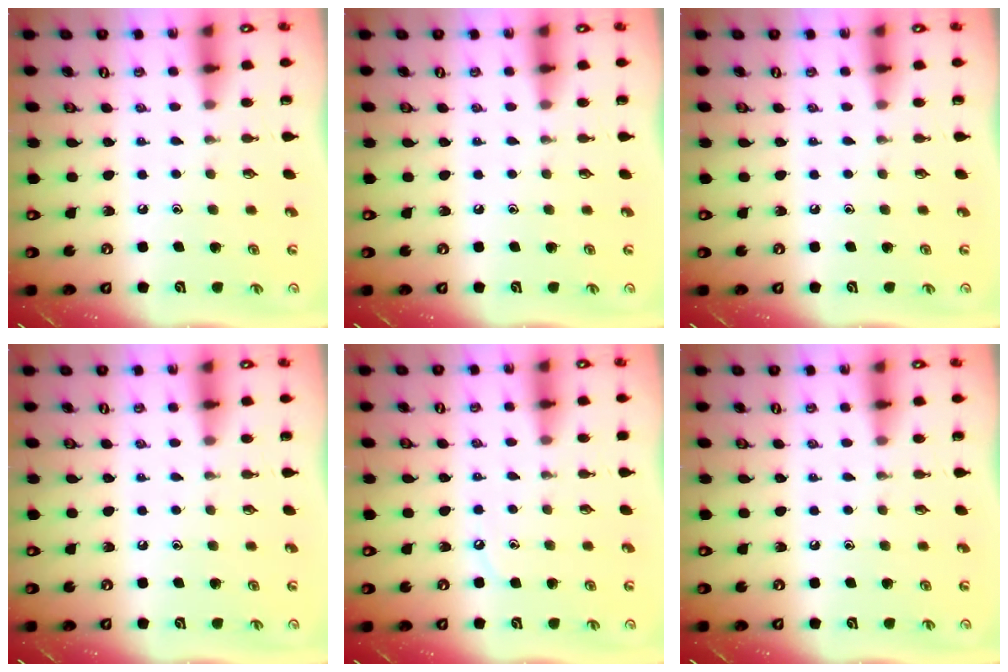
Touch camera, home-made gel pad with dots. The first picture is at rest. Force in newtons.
{"total": 0.0}
{"total": 0.0}
{"total": 0.0}
{"total": 4.1, "press": 4.1, "slide": 0.6}
{"total": 0.0}